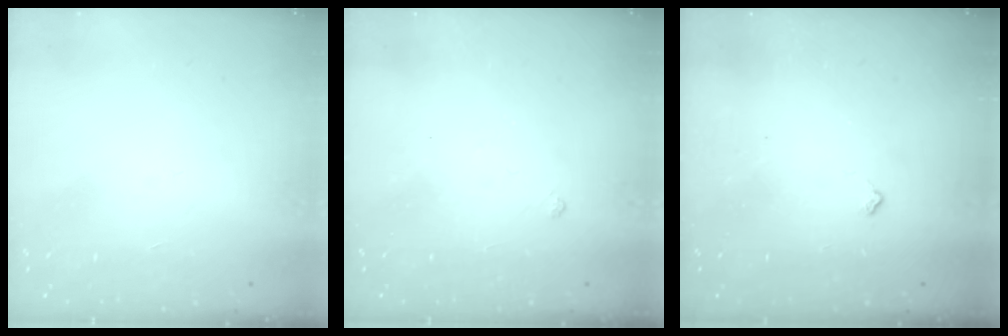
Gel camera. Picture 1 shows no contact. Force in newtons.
{"total": 2.9, "press": 2.8, "slide": 0.6}
{"total": 2.7, "press": 2.6, "slide": 0.4}